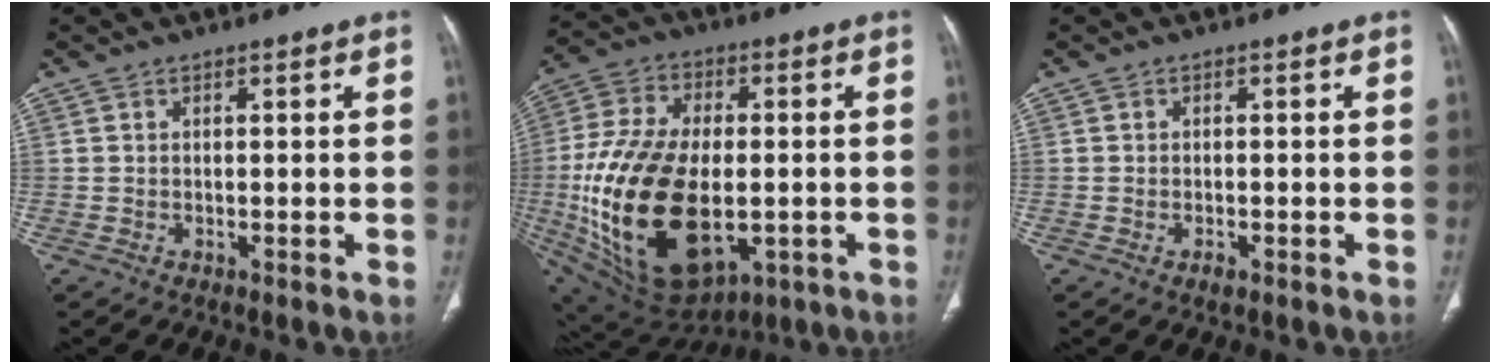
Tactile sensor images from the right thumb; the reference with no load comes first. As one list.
[{"total": 27.7, "force": [-4.3, 15.7, 22.4], "torque": [-0.449, -0.013, -0.047]}, {"total": 1.3, "force": [-0.7, 0.7, 1.0], "torque": [-0.019, 0.000, -0.010]}]